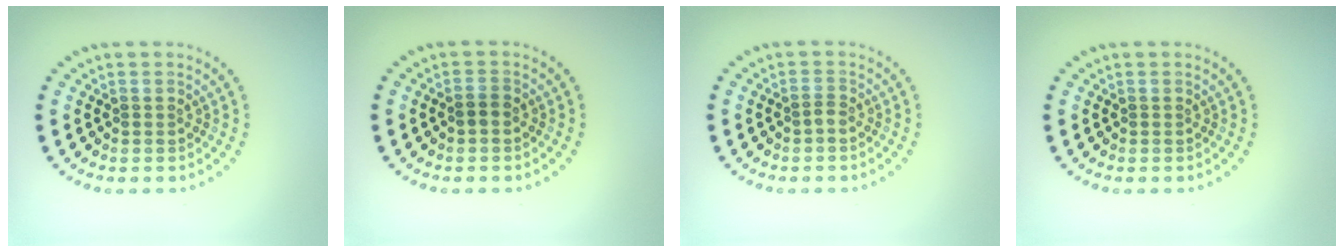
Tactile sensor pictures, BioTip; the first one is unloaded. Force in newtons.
{"total": 0.8, "press": 0.8, "slide": 0.3}
{"total": 0.9, "press": 0.6, "slide": 0.7}
{"total": 0.0}